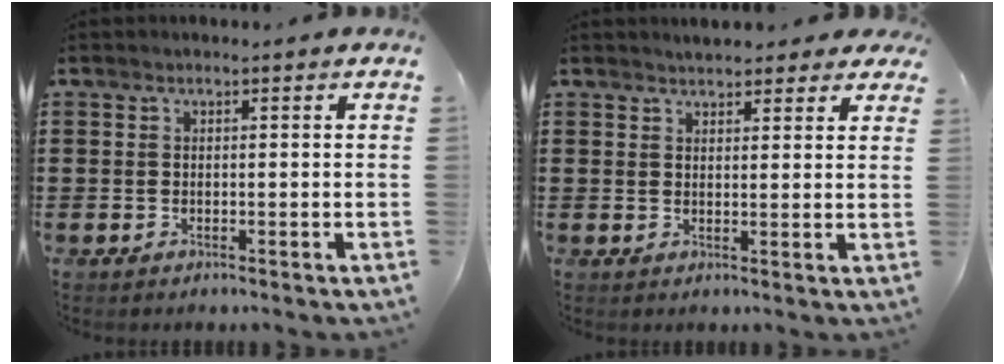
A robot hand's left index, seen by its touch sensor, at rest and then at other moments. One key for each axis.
{"total": 2.7, "fx": 2.6, "fy": 0.6, "fz": 0.5, "tx": -0.015, "ty": 0.000, "tz": 0.048}